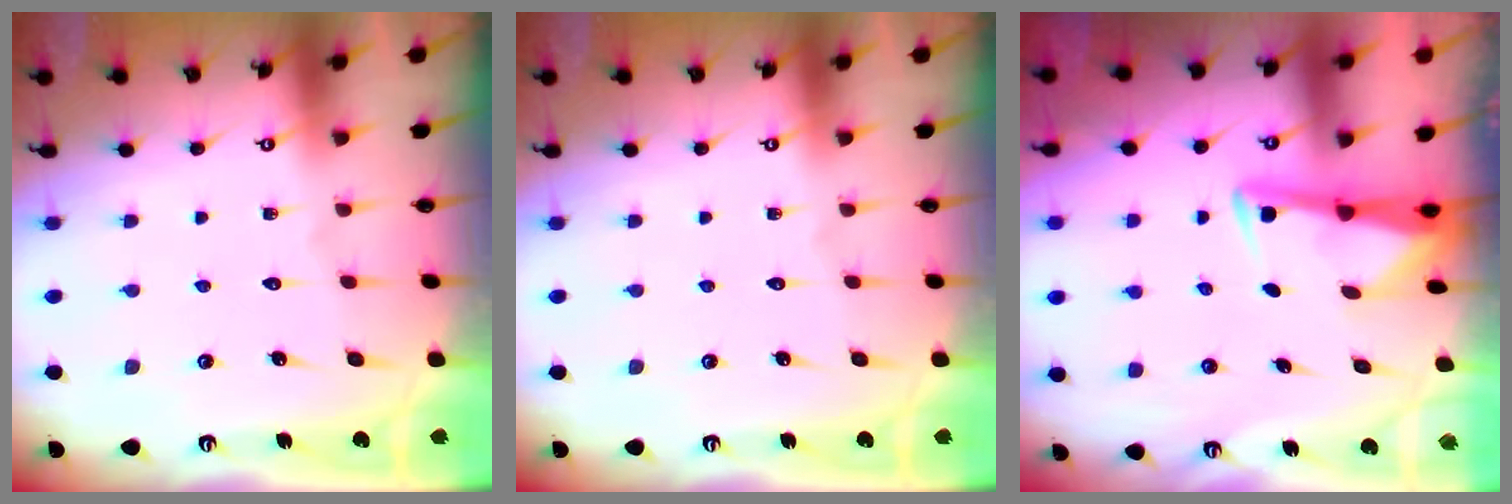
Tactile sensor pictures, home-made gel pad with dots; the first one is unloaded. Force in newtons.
{"total": 0.0}
{"total": 3.0, "press": 2.9, "slide": 0.4}